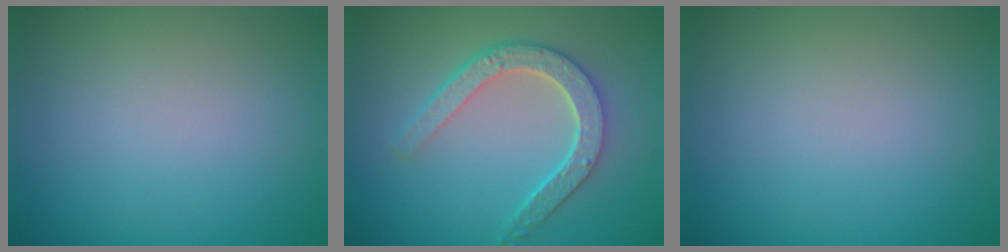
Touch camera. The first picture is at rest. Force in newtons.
{"total": 4.7, "press": 3.8, "slide": 2.9}
{"total": 0.0}